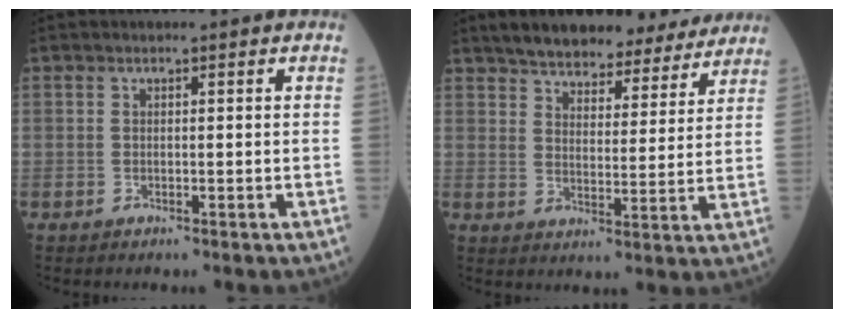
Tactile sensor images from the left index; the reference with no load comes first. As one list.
[{"total": 17.8, "force": [15.9, 5.1, 6.3], "torque": [-0.083, 0.008, 0.212]}]